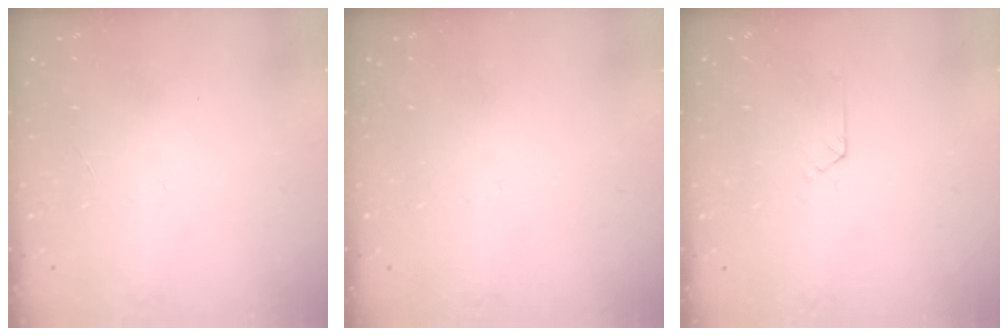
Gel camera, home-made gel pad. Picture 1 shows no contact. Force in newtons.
{"total": 0.0}
{"total": 2.7, "press": 2.7, "slide": 0.4}